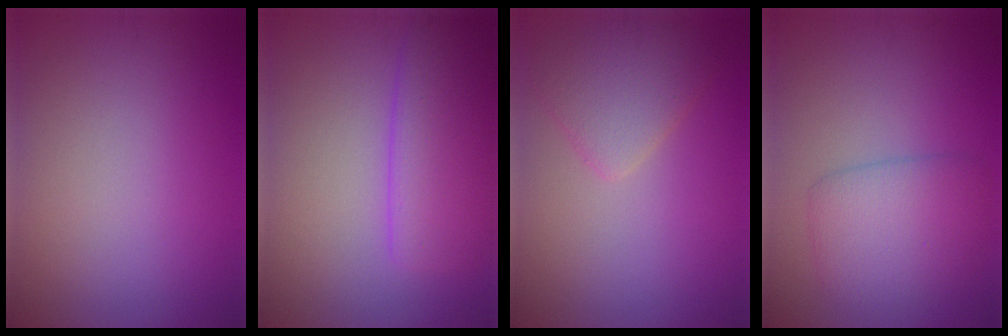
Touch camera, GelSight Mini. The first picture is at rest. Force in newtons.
{"total": 5.2, "press": 5.2, "slide": 0.4}
{"total": 3.3, "press": 3.3, "slide": 0.1}
{"total": 4.5, "press": 4.5, "slide": 0.2}